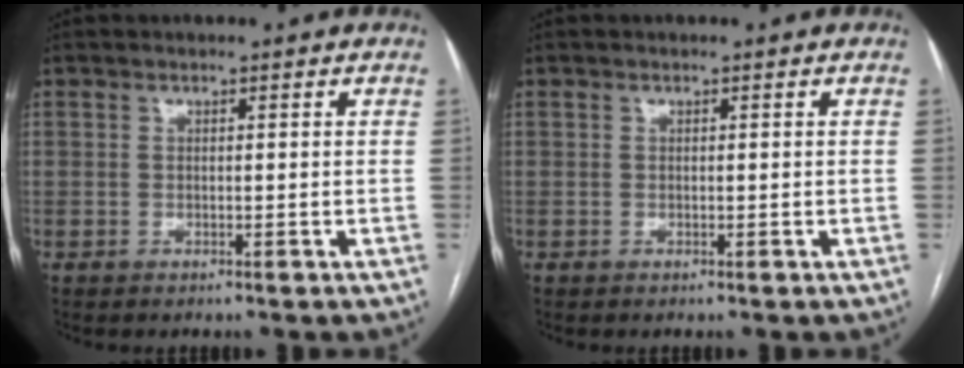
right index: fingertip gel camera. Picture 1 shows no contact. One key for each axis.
{"total": 0.0}